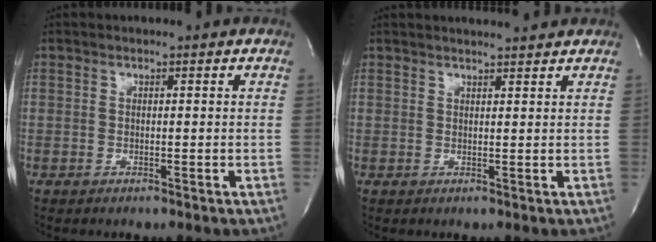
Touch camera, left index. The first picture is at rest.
{"total": 5.2, "force": [4.9, 0.3, 1.7], "torque": [-0.026, 0.015, 0.056]}